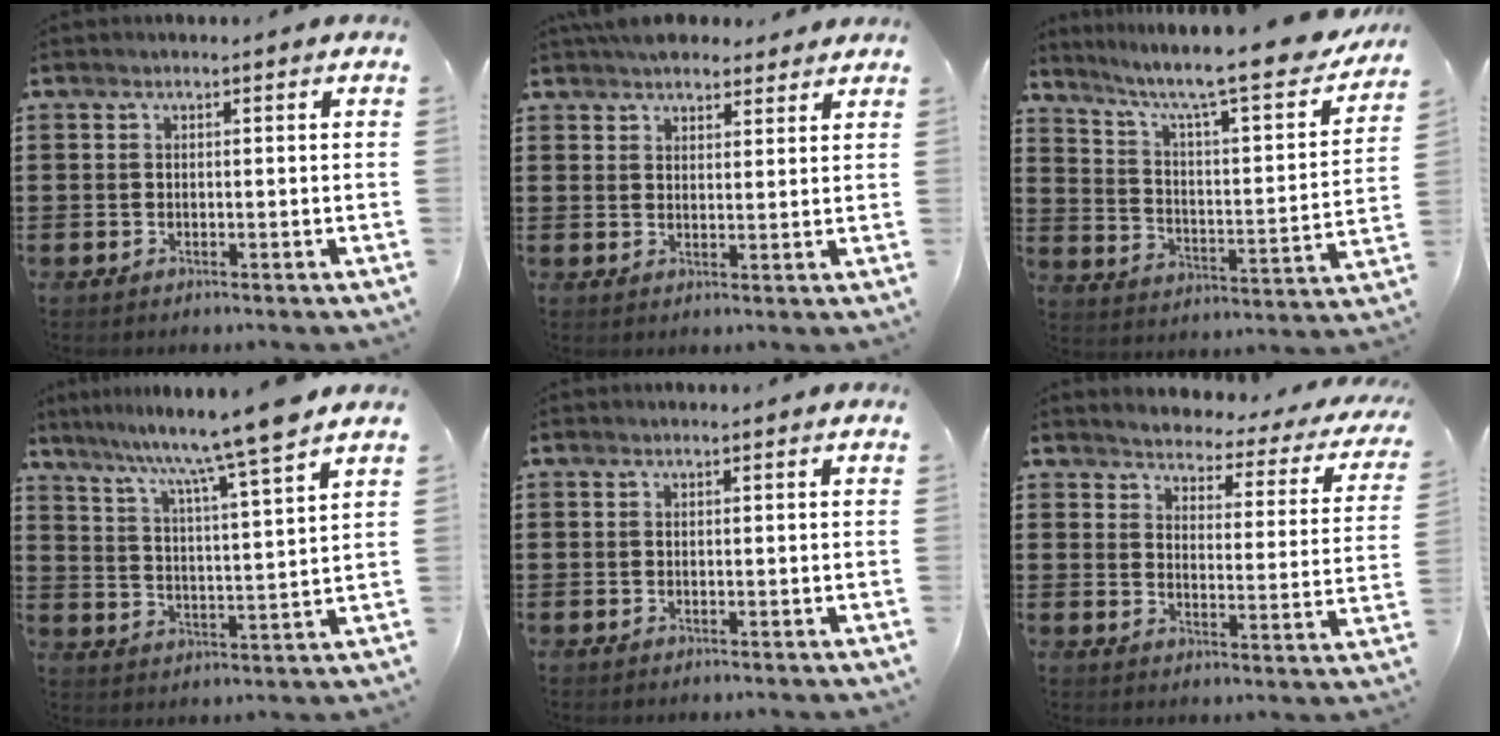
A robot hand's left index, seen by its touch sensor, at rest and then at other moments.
{"total": 4.1, "force": [3.8, 1.3, 0.8], "torque": [-0.024, -0.002, 0.073]}
{"total": 9.1, "force": [7.1, 0.7, 5.6], "torque": [-0.122, -0.056, 0.109]}
{"total": 8.8, "force": [7.3, -2.1, 4.4], "torque": [-0.103, -0.049, 0.112]}
{"total": 0.0}
{"total": 2.5, "force": [2.5, 0.4, 0.0], "torque": [-0.023, -0.025, 0.035]}